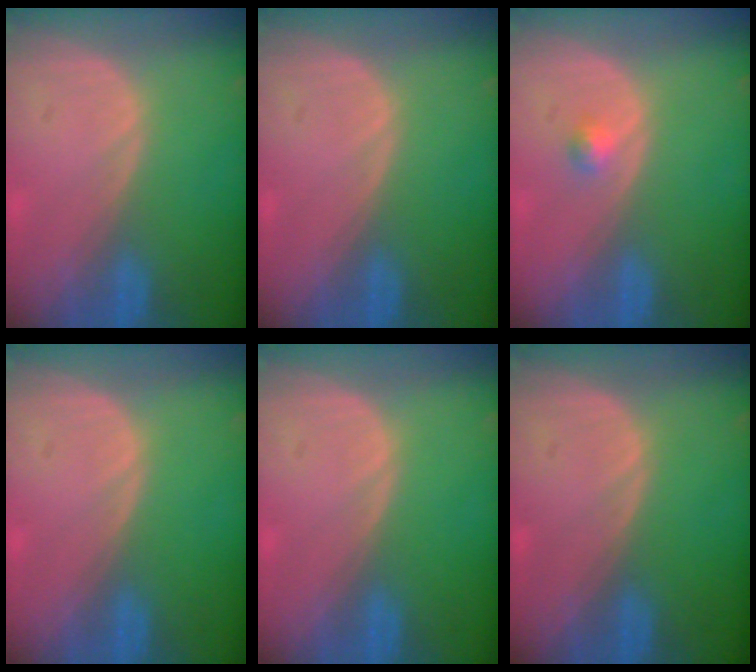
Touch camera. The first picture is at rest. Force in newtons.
{"total": 0.0}
{"total": 1.5, "press": 1.3, "slide": 0.8}
{"total": 0.0}
{"total": 0.0}
{"total": 0.0}